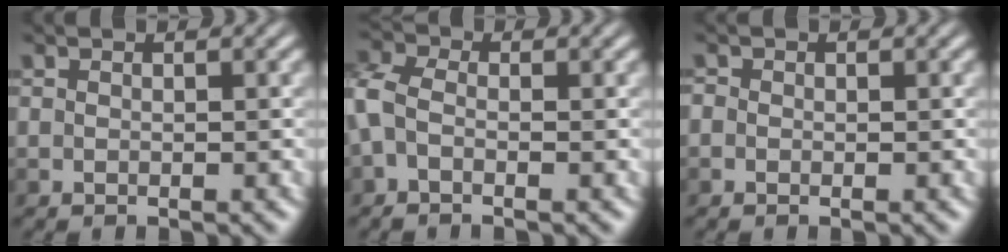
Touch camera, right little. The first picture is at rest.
{"total": 5.2, "force": [-0.6, 3.5, 3.8], "torque": [-0.100, 0.007, -0.022]}
{"total": 0.8, "force": [-0.3, 0.7, 0.2], "torque": [-0.005, -0.001, -0.009]}